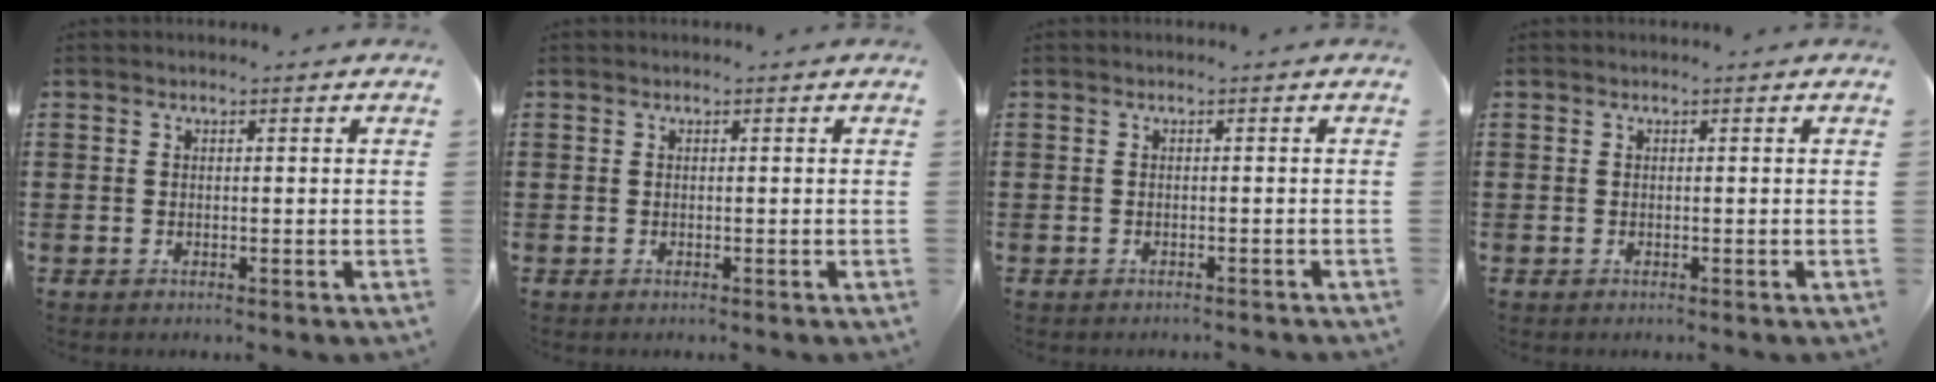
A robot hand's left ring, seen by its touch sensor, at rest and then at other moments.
{"total": 0.0}
{"total": 0.7, "force": [-0.7, 0.0, 0.2], "torque": [-0.005, -0.002, -0.013]}
{"total": 0.0}